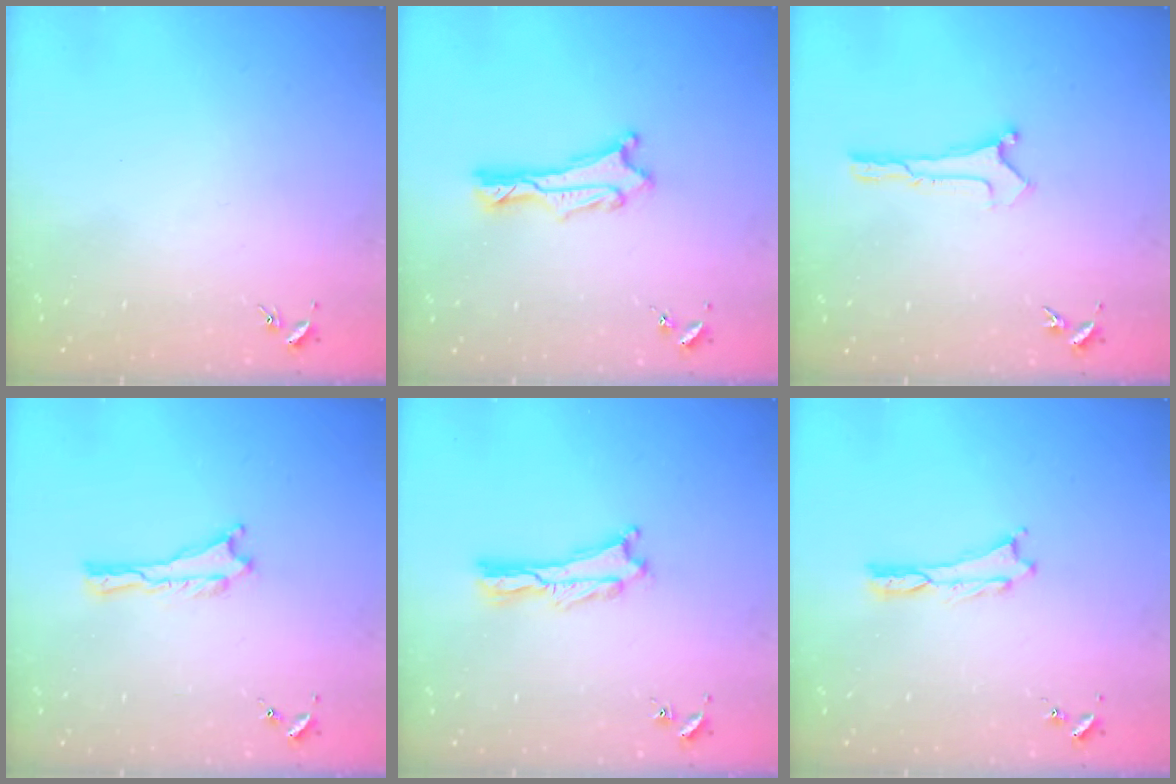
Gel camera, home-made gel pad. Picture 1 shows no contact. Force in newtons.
{"total": 1.3, "press": 1.2, "slide": 0.1}
{"total": 0.0}
{"total": 0.0}
{"total": 0.7, "press": 0.6, "slide": 0.2}
{"total": 0.0}